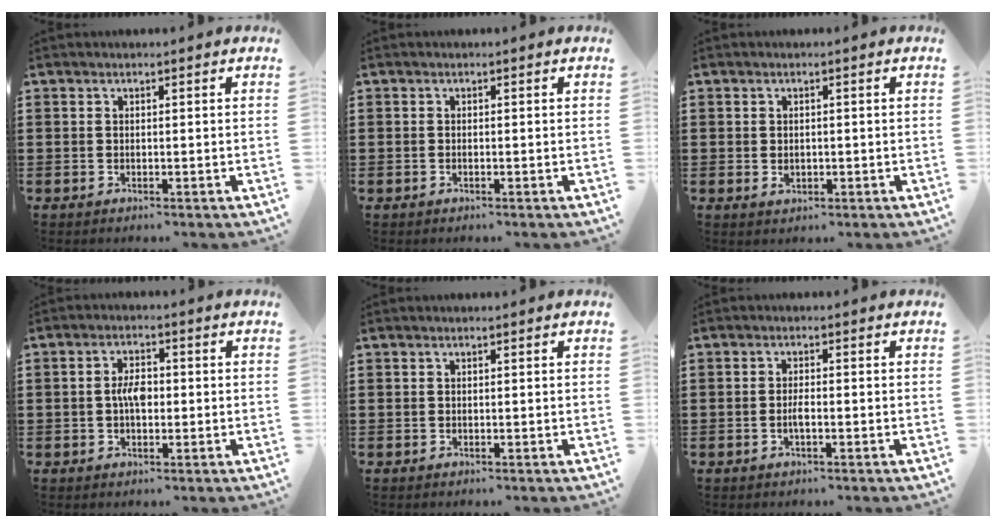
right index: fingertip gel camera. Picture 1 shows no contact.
{"total": 0.0}
{"total": 1.1, "force": [-0.1, 0.6, 0.8], "torque": [-0.018, -0.001, -0.001]}
{"total": 3.6, "force": [-0.2, 1.8, 3.1], "torque": [-0.052, -0.002, -0.005]}
{"total": 0.0}
{"total": 1.7, "force": [-0.5, 0.5, 1.6], "torque": [-0.038, -0.001, -0.012]}